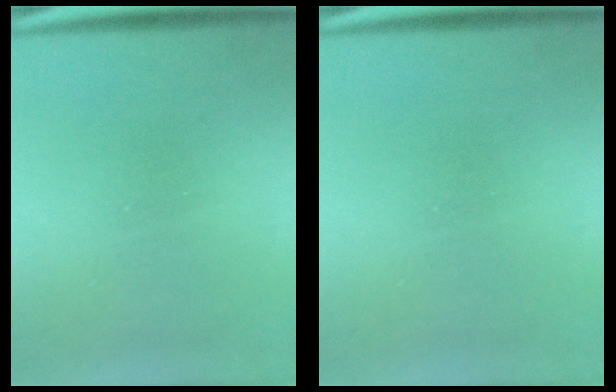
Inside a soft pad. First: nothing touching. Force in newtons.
{"total": 0.0}